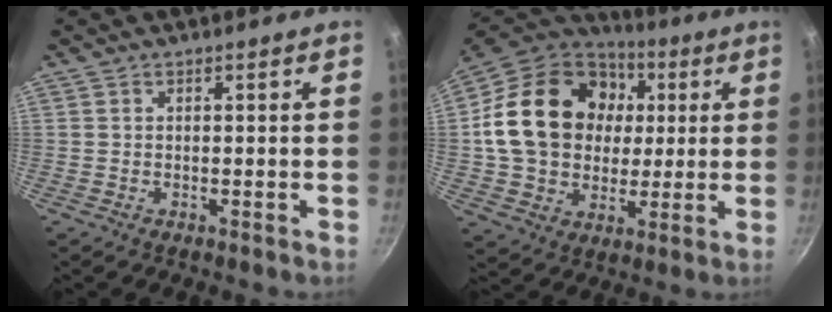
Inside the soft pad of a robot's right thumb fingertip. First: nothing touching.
{"total": 24.1, "force": [3.4, 19.0, 14.5], "torque": [-0.238, 0.024, 0.060]}